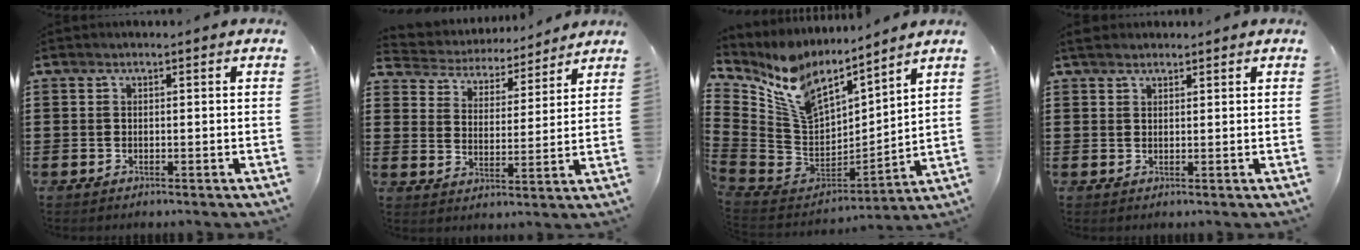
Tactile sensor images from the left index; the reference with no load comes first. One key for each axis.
{"total": 4.0, "fx": 4.0, "fy": 0.6, "fz": 0.0, "tx": -0.027, "ty": -0.031, "tz": 0.063}
{"total": 9.7, "fx": 7.1, "fy": 4.3, "fz": 5.1, "tx": -0.141, "ty": -0.055, "tz": 0.125}
{"total": 1.6, "fx": 1.4, "fy": 0.5, "fz": 0.5, "tx": -0.011, "ty": 0.004, "tz": 0.028}